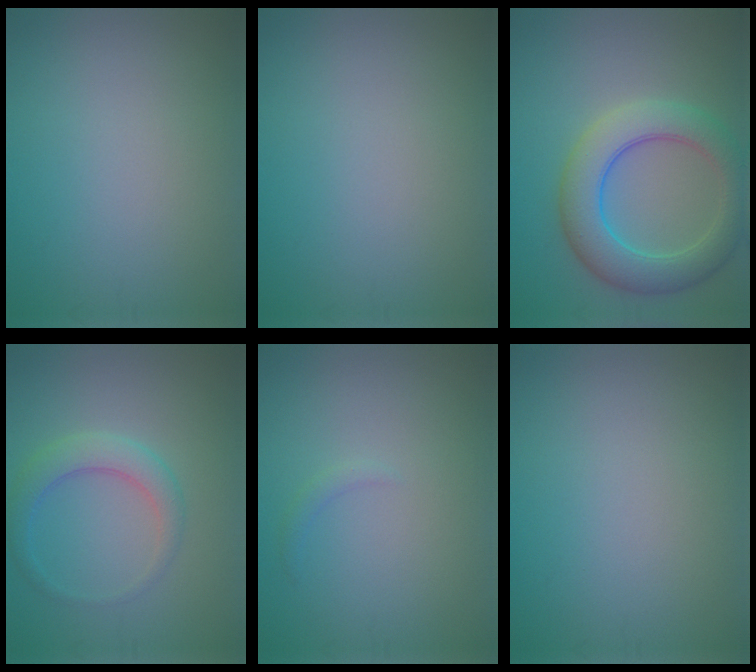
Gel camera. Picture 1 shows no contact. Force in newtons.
{"total": 0.0}
{"total": 6.7, "press": 6.7, "slide": 0.4}
{"total": 3.0, "press": 3.0, "slide": 0.1}
{"total": 0.7, "press": 0.7, "slide": 0.1}
{"total": 0.0}